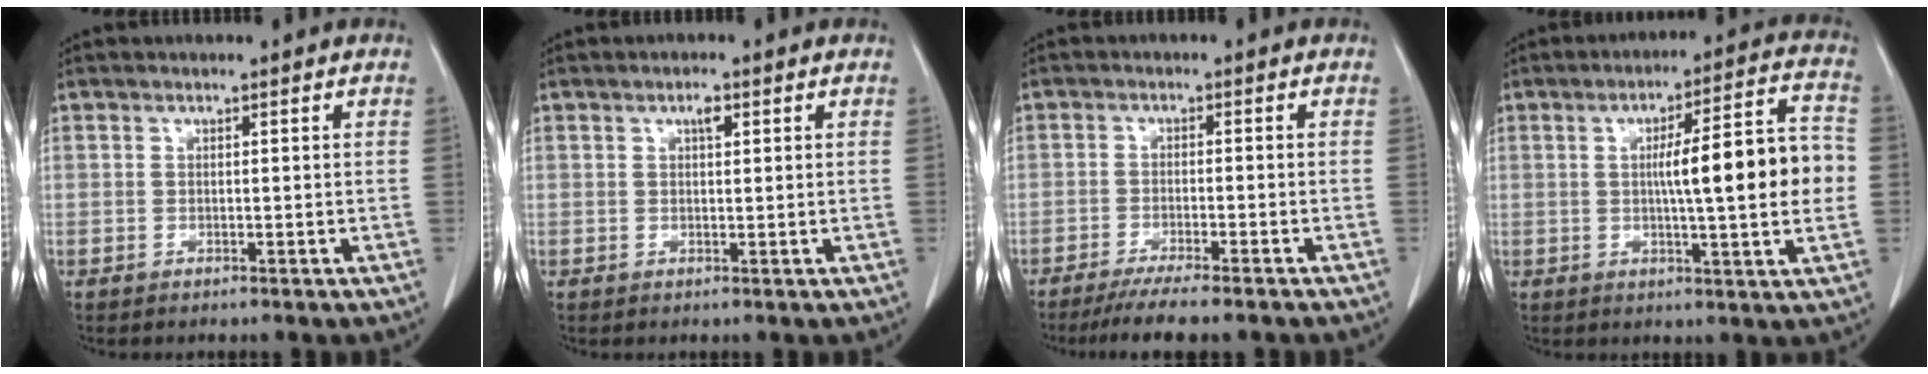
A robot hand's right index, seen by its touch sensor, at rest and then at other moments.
{"total": 1.5, "force": [0.7, 0.5, 1.3], "torque": [-0.022, 0.002, 0.010]}
{"total": 8.7, "force": [-7.3, 0.2, 4.7], "torque": [-0.058, -0.018, -0.111]}
{"total": 13.8, "force": [0.0, 1.1, 13.7], "torque": [-0.194, 0.021, -0.002]}